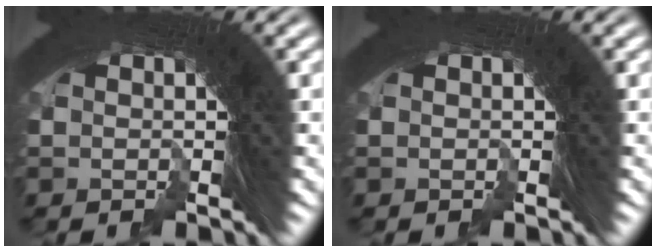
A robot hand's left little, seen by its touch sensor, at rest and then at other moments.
{"total": 0.0}